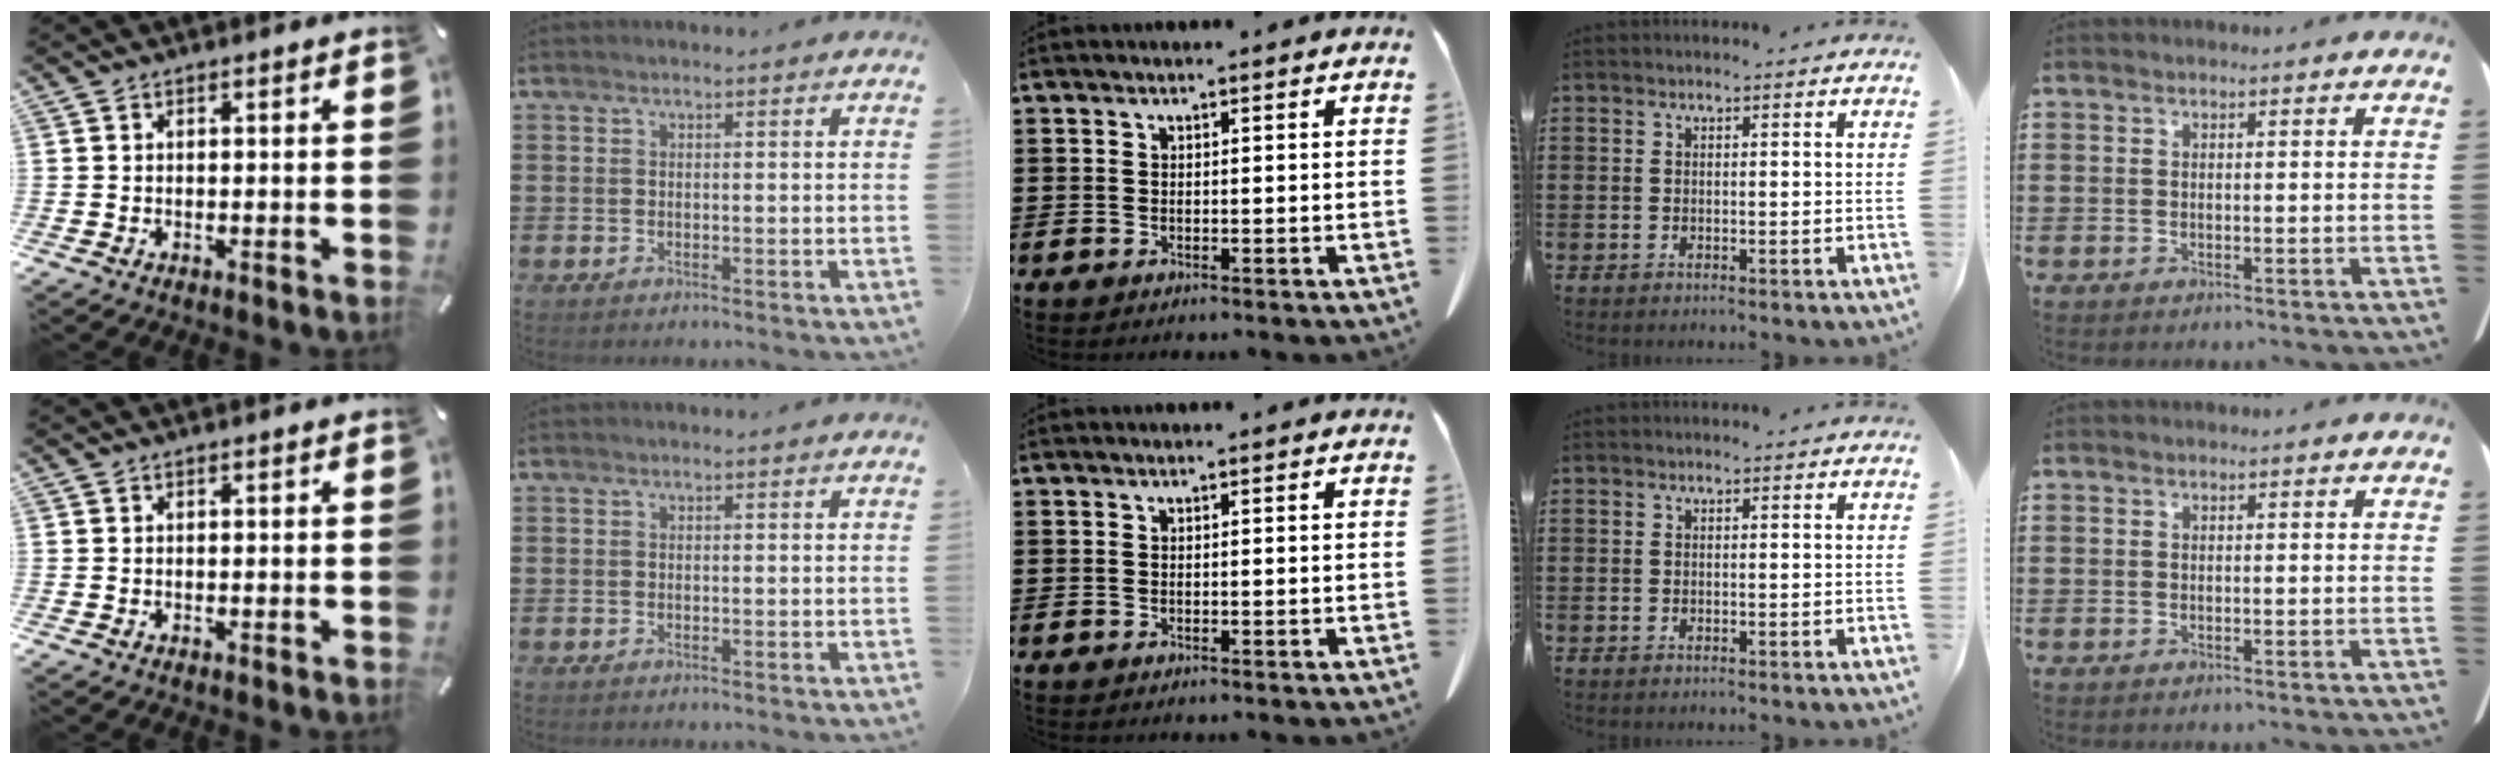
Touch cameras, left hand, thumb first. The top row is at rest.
{}